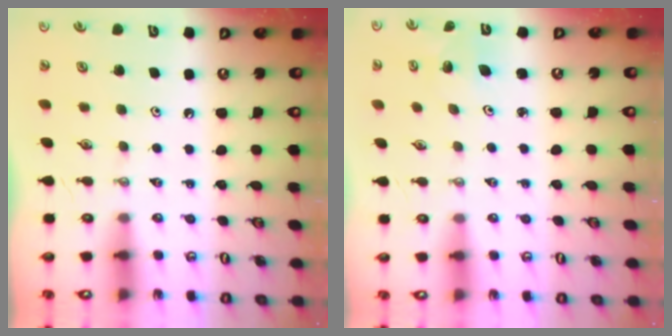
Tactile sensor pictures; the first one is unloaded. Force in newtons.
{"total": 2.5, "press": 2.5, "slide": 0.1}